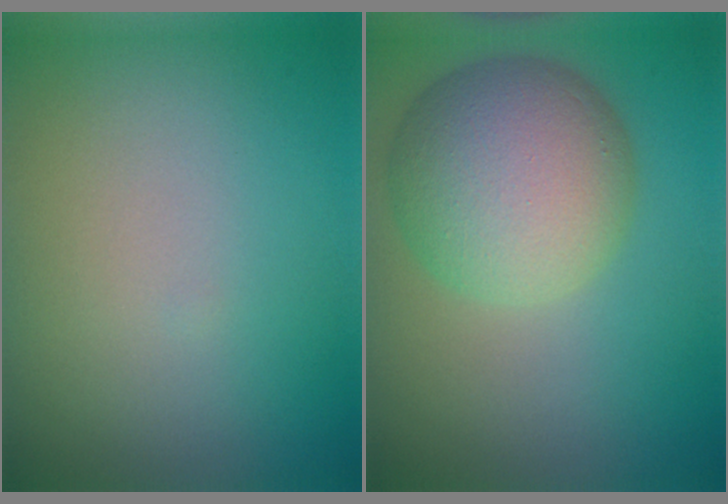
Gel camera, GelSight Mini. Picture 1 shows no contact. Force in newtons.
{"total": 8.5, "press": 8.5, "slide": 0.4}